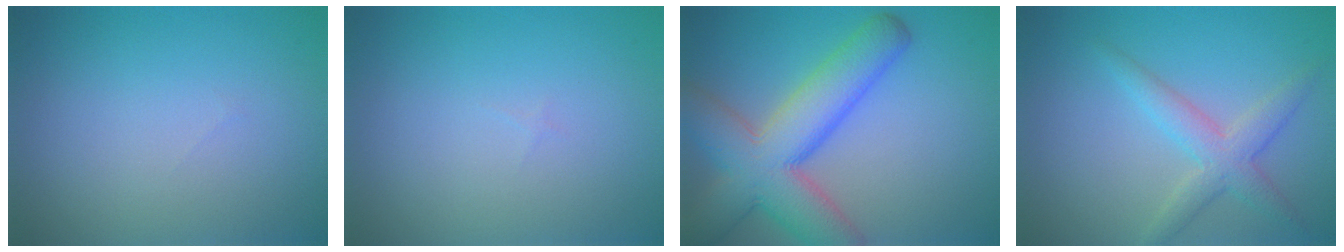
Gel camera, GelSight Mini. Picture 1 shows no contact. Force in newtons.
{"total": 0.0}
{"total": 9.6, "press": 9.6, "slide": 0.5}
{"total": 3.3, "press": 3.3, "slide": 0.1}